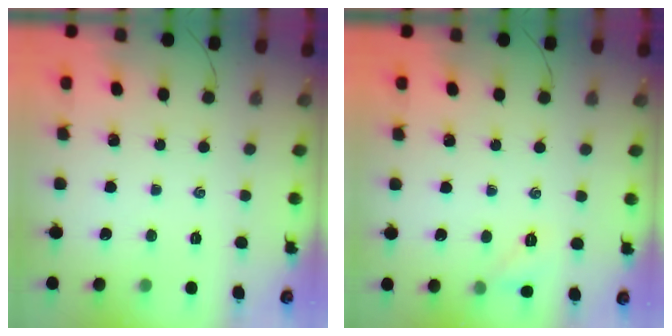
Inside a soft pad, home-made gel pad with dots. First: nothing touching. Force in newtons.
{"total": 5.5, "press": 5.3, "slide": 1.6}